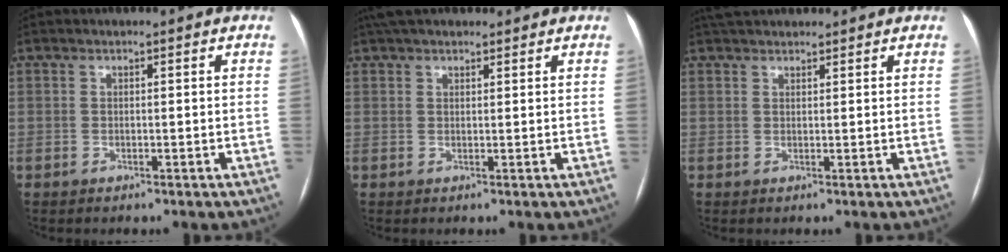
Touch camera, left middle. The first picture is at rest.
{"total": 6.5, "force": [5.5, 2.1, 2.8], "torque": [-0.038, 0.041, 0.091]}
{"total": 5.6, "force": [5.1, 1.5, 1.9], "torque": [-0.026, 0.041, 0.081]}